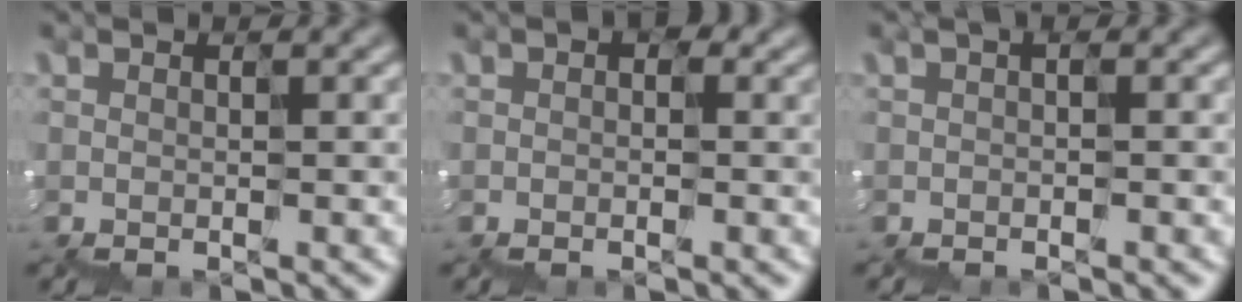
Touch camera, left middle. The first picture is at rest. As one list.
[{"total": 1.7, "force": [0.4, 1.1, 1.1], "torque": [-0.018, 0.006, 0.003]}, {"total": 0.6, "force": [-0.1, 0.2, 0.6], "torque": [-0.009, -0.003, -0.001]}]